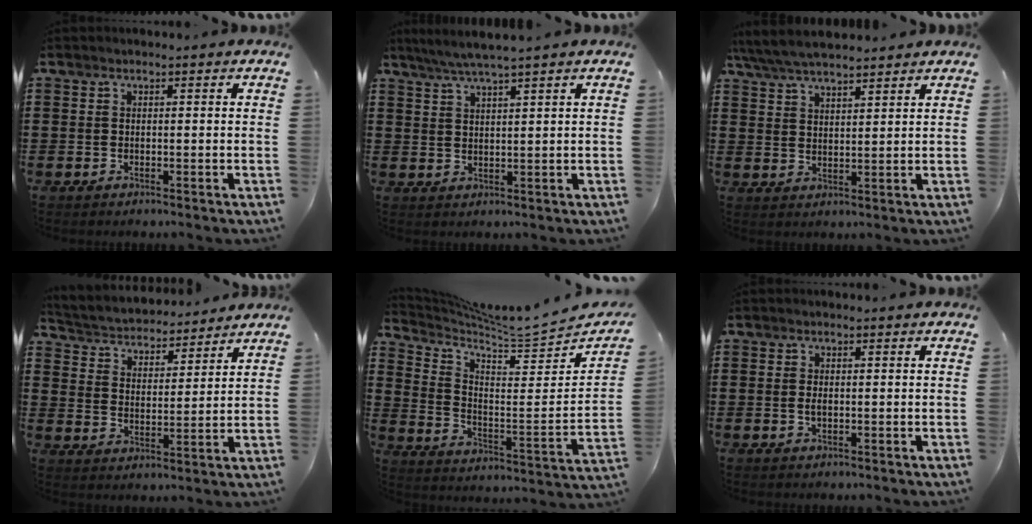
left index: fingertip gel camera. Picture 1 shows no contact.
{"total": 4.0, "force": [3.3, -0.4, 2.2], "torque": [-0.050, -0.007, 0.059]}
{"total": 5.2, "force": [4.8, 0.9, 1.8], "torque": [-0.052, -0.013, 0.089]}
{"total": 3.5, "force": [3.4, 0.6, 0.0], "torque": [-0.023, -0.028, 0.053]}
{"total": 5.4, "force": [5.1, 0.2, 1.6], "torque": [-0.054, -0.061, 0.077]}
{"total": 1.0, "force": [0.1, 0.4, 0.9], "torque": [-0.019, 0.001, 0.001]}